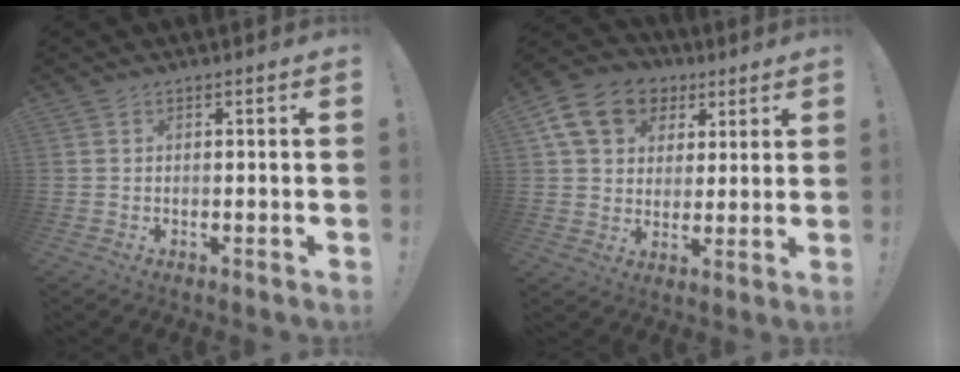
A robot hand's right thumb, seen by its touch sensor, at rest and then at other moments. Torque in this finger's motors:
{"motor_torque": [0.71, 0.78, 0.17, 0.09, 0.03]}